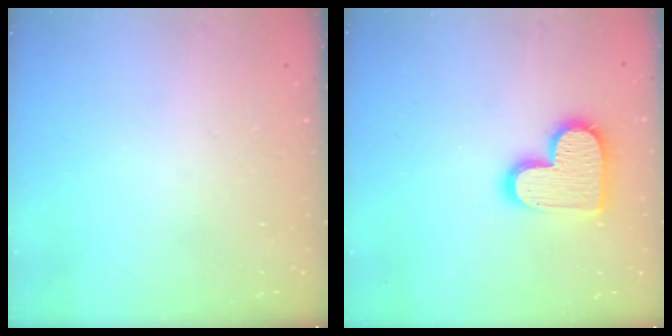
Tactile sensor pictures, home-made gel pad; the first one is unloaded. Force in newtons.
{"total": 15.1, "press": 15.0, "slide": 0.9}